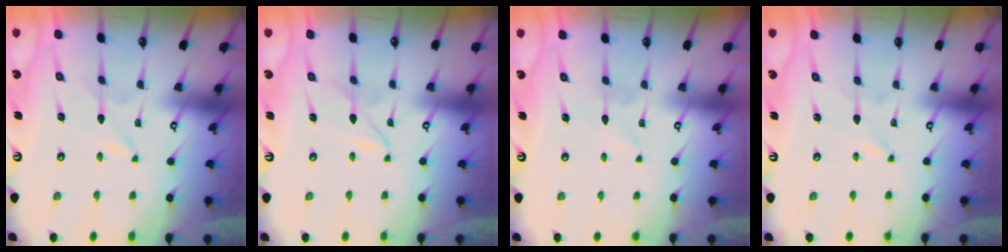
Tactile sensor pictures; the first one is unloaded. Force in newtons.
{"total": 2.9, "press": 2.9, "slide": 0.2}
{"total": 1.7, "press": 1.7, "slide": 0.2}
{"total": 0.0}